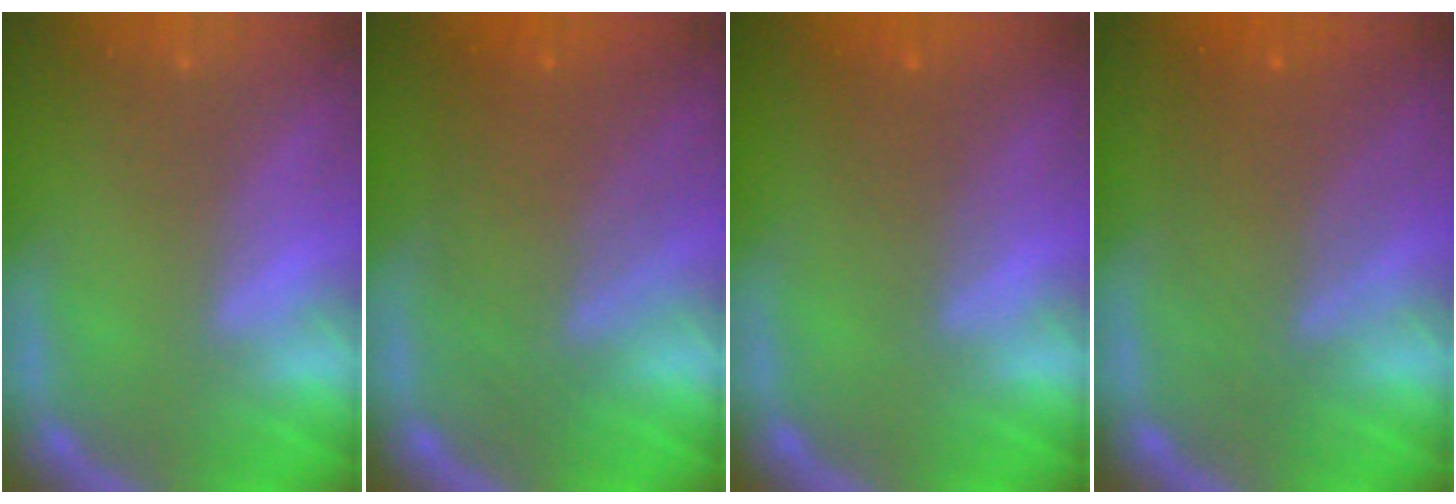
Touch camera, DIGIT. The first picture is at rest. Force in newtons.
{"total": 7.1}
{"total": 2.5}
{"total": 6.0}